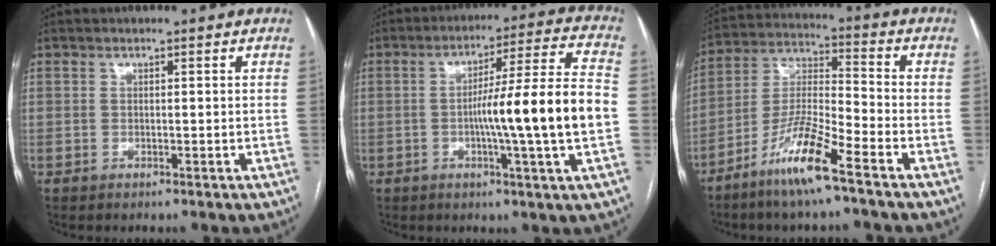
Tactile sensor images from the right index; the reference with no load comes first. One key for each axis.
{"total": 15.2, "fx": -2.3, "fy": -1.2, "fz": 15.0, "tx": -0.235, "ty": 0.007, "tz": -0.042}
{"total": 11.6, "fx": -7.3, "fy": 0.2, "fz": 9.0, "tx": -0.181, "ty": -0.024, "tz": -0.149}